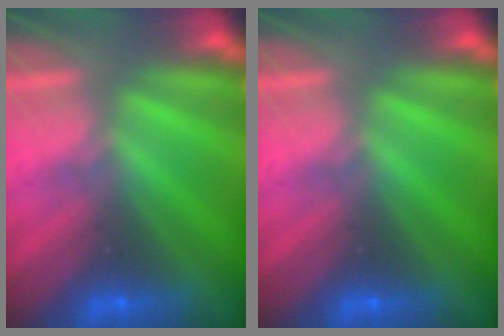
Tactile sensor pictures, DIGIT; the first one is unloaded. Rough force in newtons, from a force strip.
{"total": 0.0}